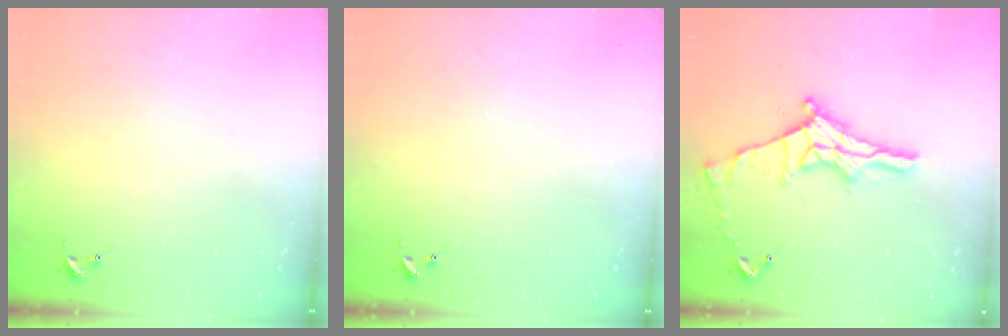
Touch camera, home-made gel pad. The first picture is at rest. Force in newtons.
{"total": 0.0}
{"total": 13.4, "press": 13.4, "slide": 0.6}